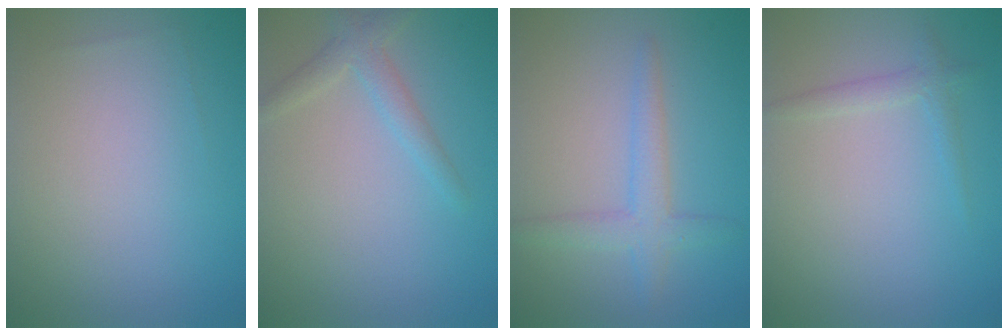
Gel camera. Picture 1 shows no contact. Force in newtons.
{"total": 2.1, "press": 2.1, "slide": 0.1}
{"total": 2.8, "press": 2.8, "slide": 0.1}
{"total": 1.3, "press": 1.3, "slide": 0.0}